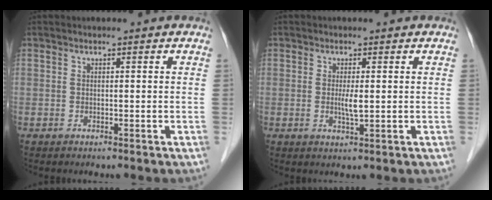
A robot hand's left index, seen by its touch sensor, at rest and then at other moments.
{"total": 2.1, "force": [-0.3, 0.2, 2.1], "torque": [-0.044, -0.010, -0.005]}